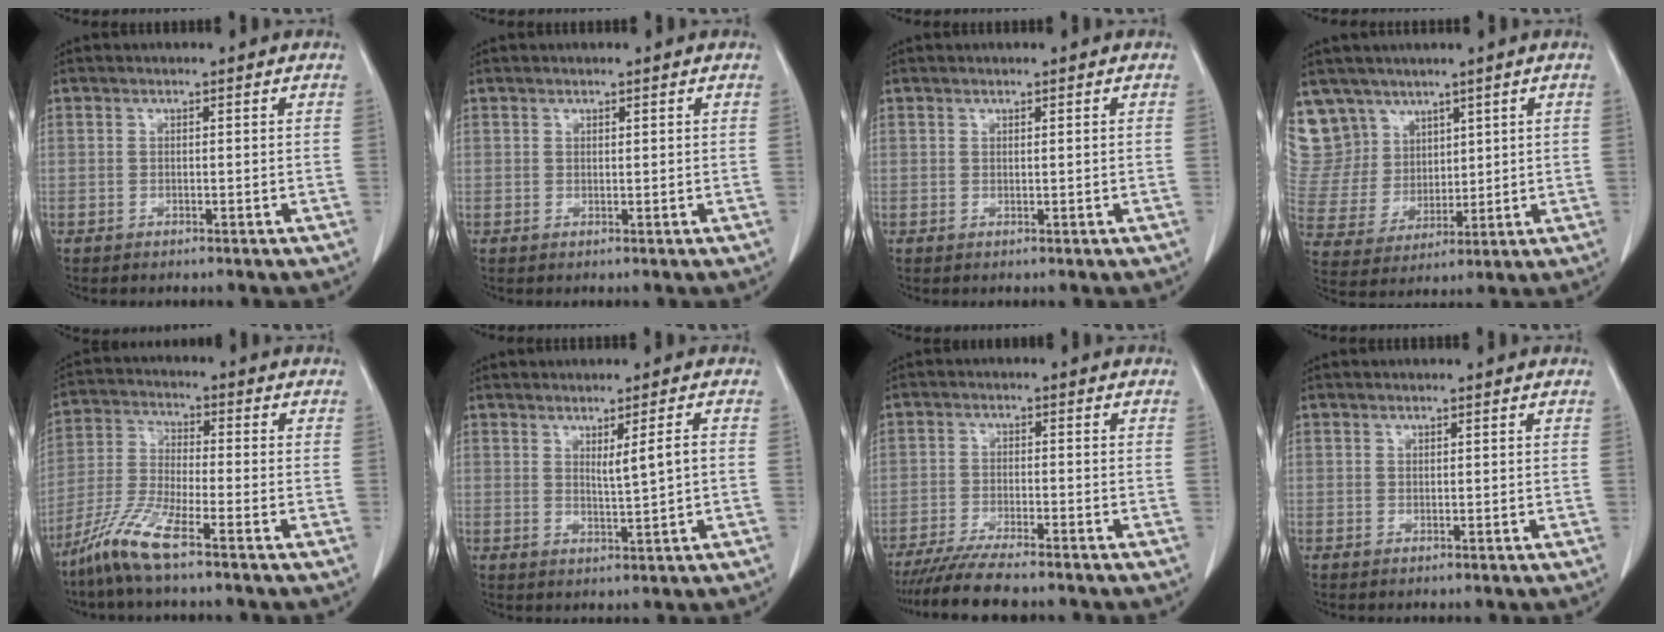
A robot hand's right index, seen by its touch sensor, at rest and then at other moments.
{"total": 0.0}
{"total": 0.0}
{"total": 11.1, "force": [7.9, 7.8, 0.4], "torque": [-0.025, 0.026, 0.175]}
{"total": 8.4, "force": [-6.0, 0.3, 5.9], "torque": [-0.130, -0.020, -0.127]}
{"total": 3.5, "force": [0.5, -0.1, 3.4], "torque": [-0.060, -0.003, 0.015]}
{"total": 7.0, "force": [-6.2, 0.5, 3.3], "torque": [-0.050, -0.018, -0.103]}
{"total": 0.0}